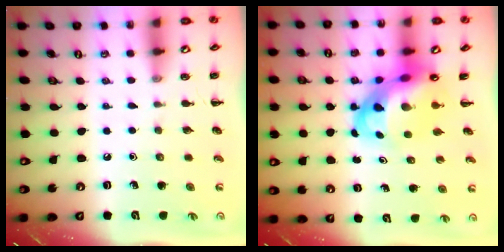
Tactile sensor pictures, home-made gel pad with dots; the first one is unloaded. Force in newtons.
{"total": 7.8, "press": 7.5, "slide": 2.1}